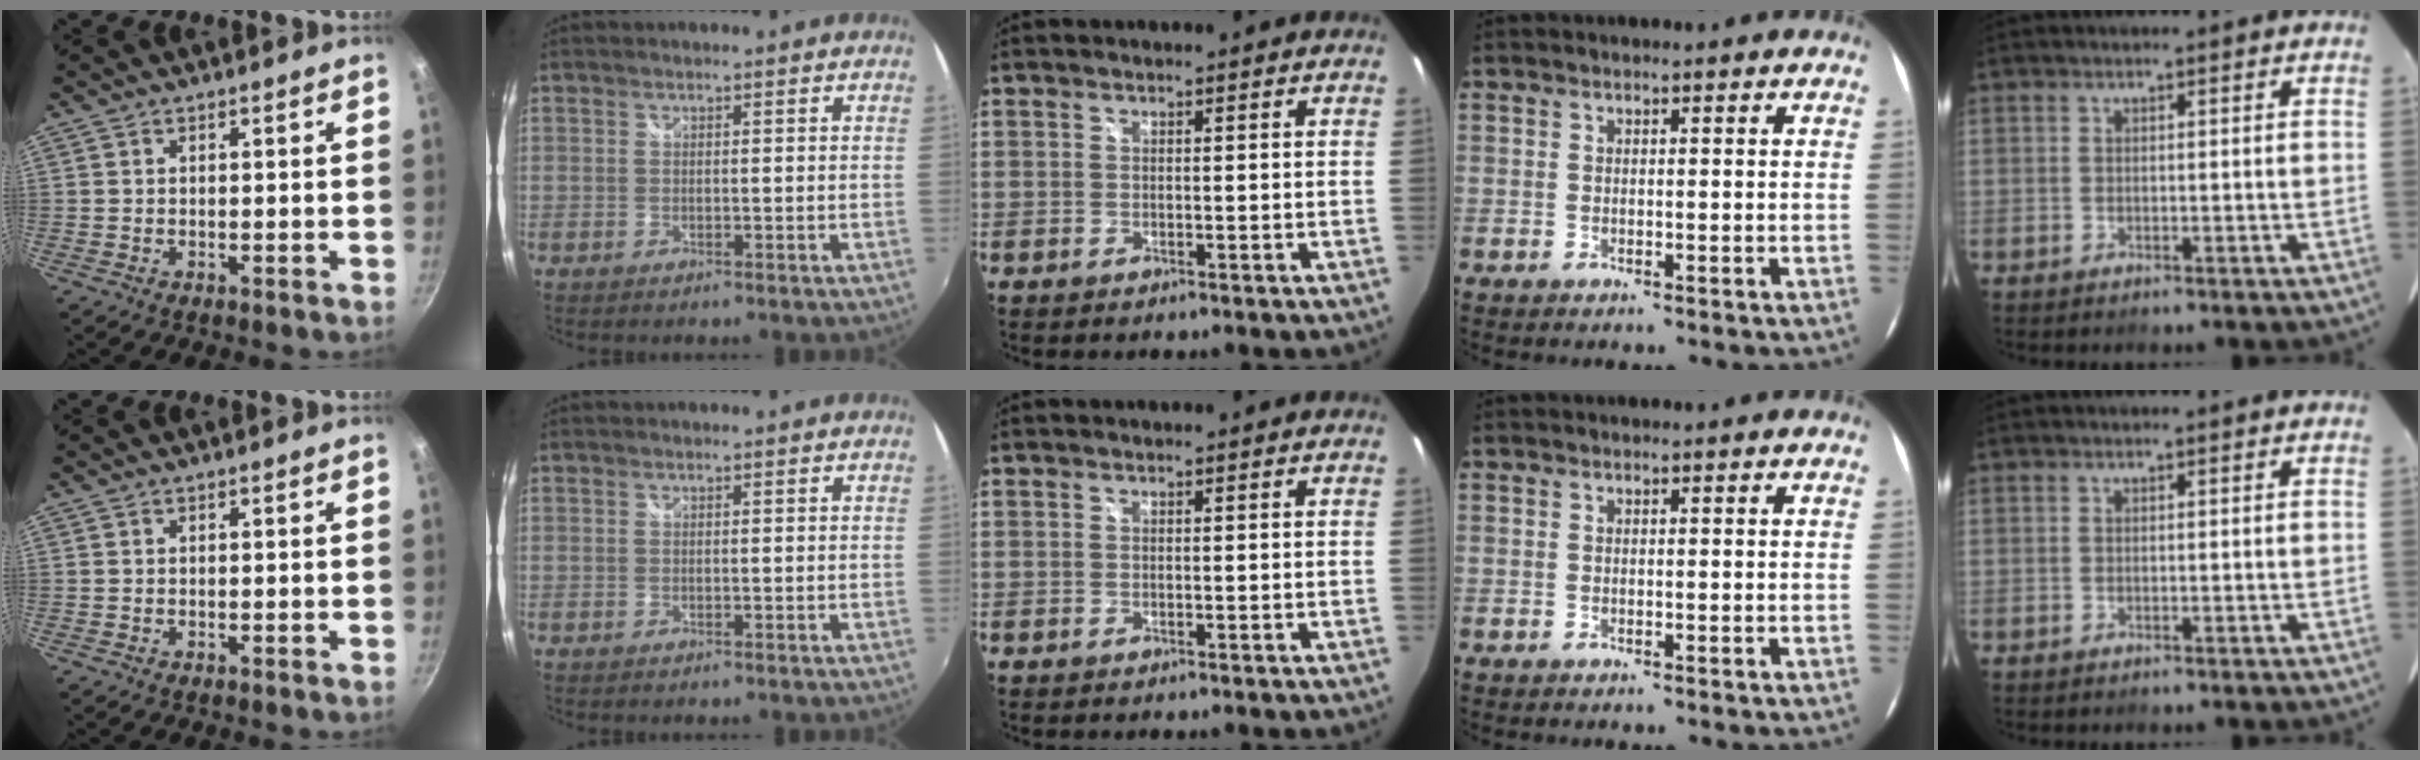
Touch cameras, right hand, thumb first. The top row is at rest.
{}